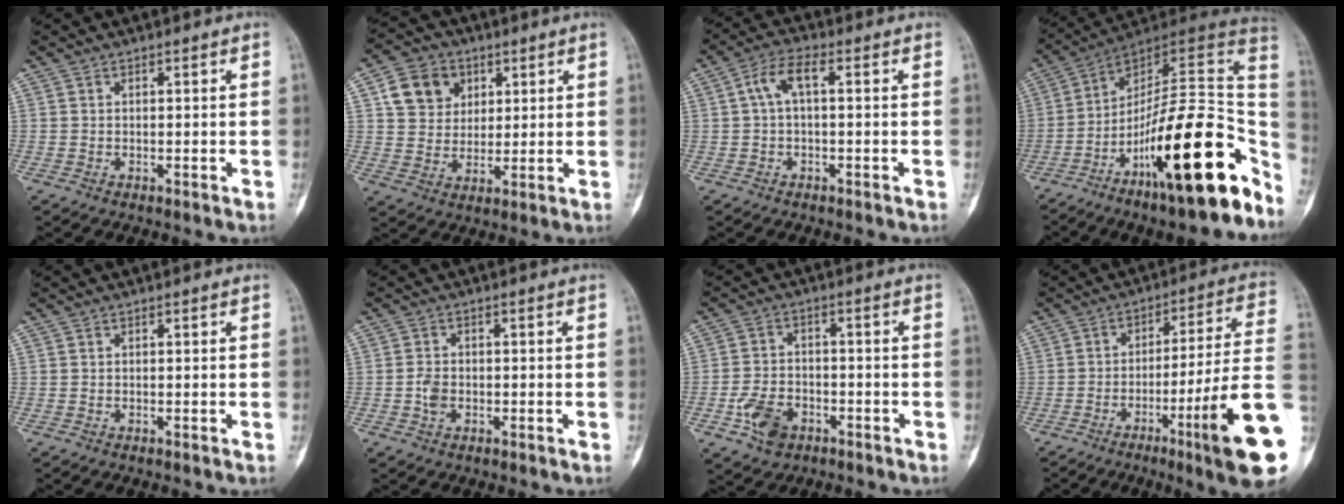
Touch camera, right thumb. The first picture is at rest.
{"total": 9.6, "force": [3.7, 7.9, 3.9], "torque": [-0.038, -0.008, 0.066]}
{"total": 5.0, "force": [0.5, 1.8, 4.6], "torque": [-0.095, 0.021, 0.002]}
{"total": 28.0, "force": [-11.5, 7.8, 24.3], "torque": [-0.298, 0.071, -0.175]}
{"total": 0.0}
{"total": 2.7, "force": [-0.7, 1.9, 1.9], "torque": [-0.036, 0.004, -0.016]}
{"total": 7.1, "force": [-3.4, 4.8, 3.9], "torque": [-0.065, 0.019, -0.058]}
{"total": 19.3, "force": [-6.5, 0.3, 18.2], "torque": [-0.244, 0.012, -0.101]}